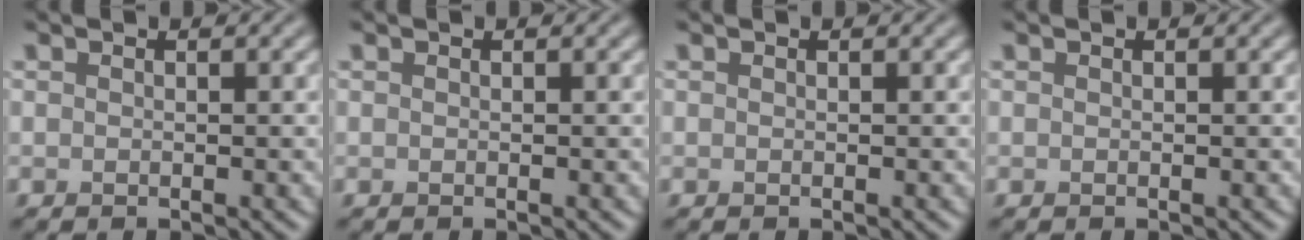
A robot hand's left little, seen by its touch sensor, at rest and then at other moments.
{"total": 0.0}
{"total": 0.0}
{"total": 0.0}